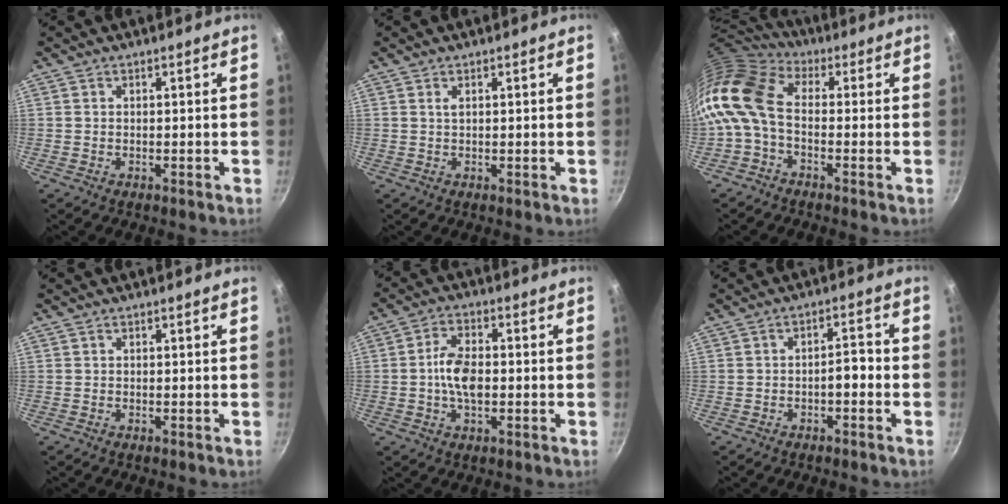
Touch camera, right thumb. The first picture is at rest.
{"total": 0.7, "force": [0.4, 0.1, 0.6], "torque": [-0.011, 0.000, 0.008]}
{"total": 12.4, "force": [-1.8, 7.9, 9.4], "torque": [-0.187, 0.029, -0.057]}
{"total": 0.0}
{"total": 7.4, "force": [-0.6, 4.0, 6.2], "torque": [-0.112, 0.014, -0.017]}
{"total": 3.3, "force": [-1.4, 1.3, 2.6], "torque": [-0.031, 0.025, -0.020]}